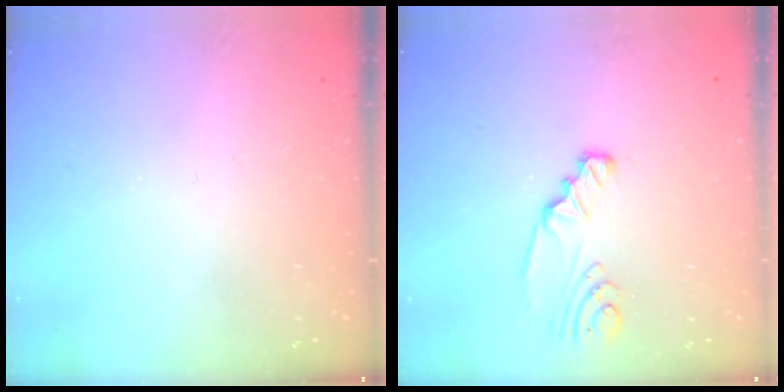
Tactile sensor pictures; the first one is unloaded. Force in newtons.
{"total": 3.0, "press": 3.0, "slide": 0.4}